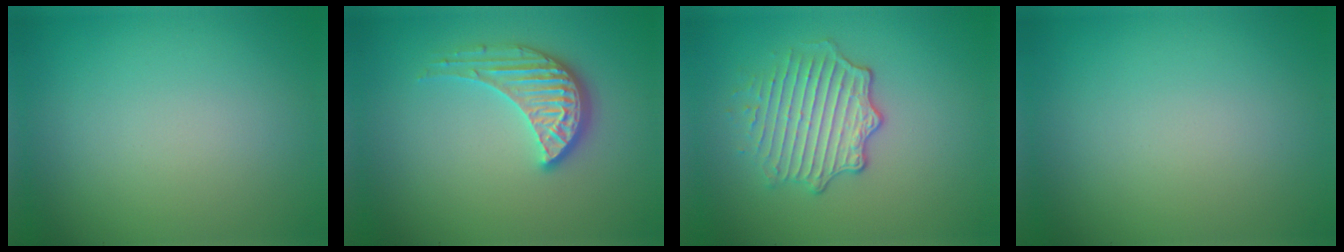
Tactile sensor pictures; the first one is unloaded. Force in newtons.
{"total": 3.8, "press": 3.2, "slide": 2.1}
{"total": 4.1, "press": 3.4, "slide": 2.3}
{"total": 0.0}